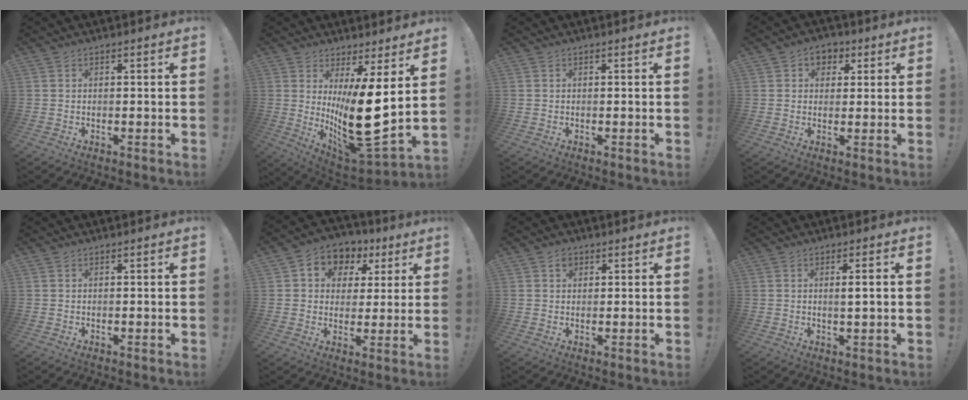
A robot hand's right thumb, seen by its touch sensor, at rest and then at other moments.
{"total": 18.6, "force": [2.3, 6.0, 17.4], "torque": [-0.290, -0.053, 0.045]}
{"total": 0.0}
{"total": 5.1, "force": [1.7, 4.4, 2.1], "torque": [-0.021, -0.003, 0.030]}
{"total": 0.0}
{"total": 8.0, "force": [2.9, 7.0, 2.5], "torque": [-0.040, -0.016, 0.061]}
{"total": 2.0, "force": [0.9, 1.6, 0.7], "torque": [0.005, -0.007, 0.013]}
{"total": 2.9, "force": [0.4, 0.2, 2.8], "torque": [-0.046, -0.004, 0.001]}